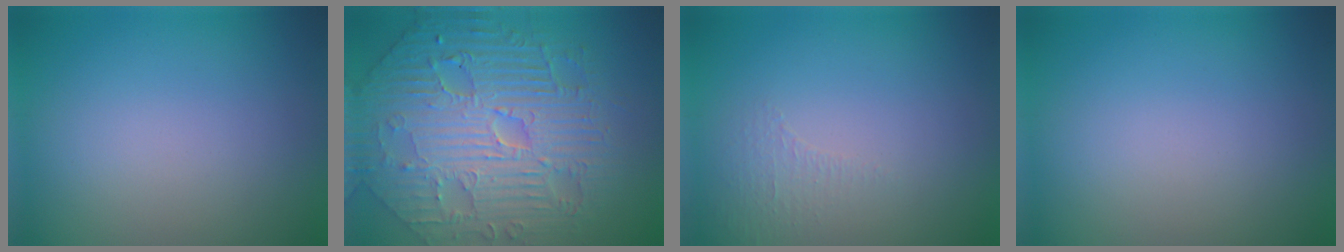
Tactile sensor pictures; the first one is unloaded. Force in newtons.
{"total": 8.4, "press": 6.7, "slide": 5.2}
{"total": 0.8, "press": 0.4, "slide": 0.7}
{"total": 0.0}